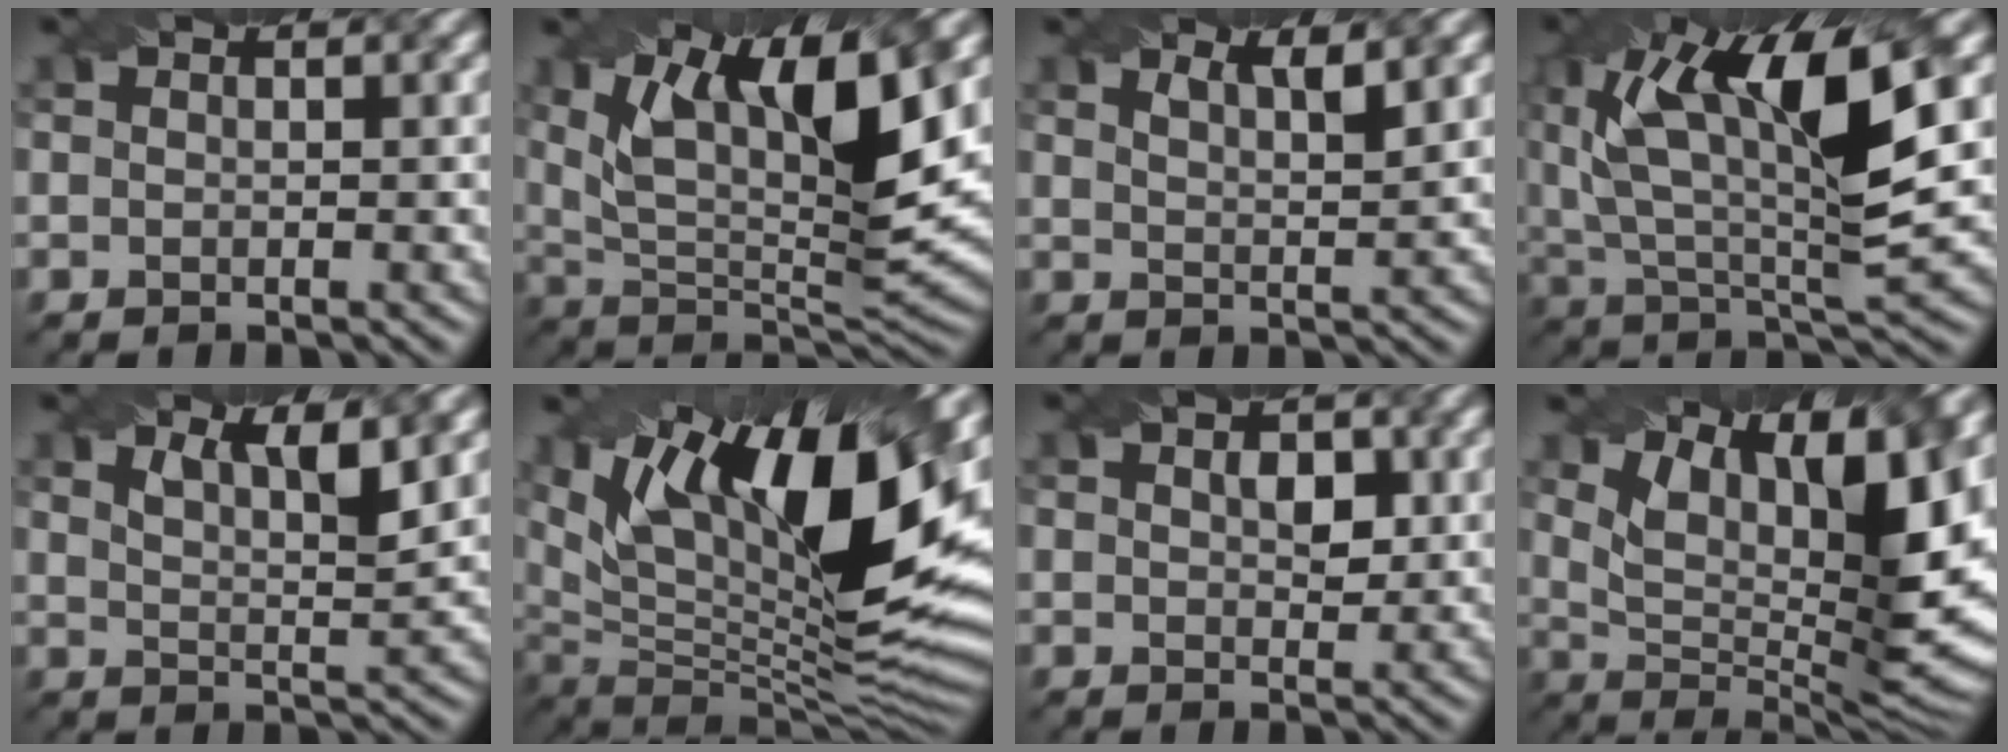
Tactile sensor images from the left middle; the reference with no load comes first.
{"total": 12.8, "force": [6.1, 3.9, 10.5], "torque": [-0.190, -0.003, 0.110]}
{"total": 2.9, "force": [1.9, 0.9, 2.0], "torque": [-0.017, 0.009, 0.020]}
{"total": 12.7, "force": [4.4, 4.5, 11.0], "torque": [-0.194, 0.008, 0.078]}
{"total": 4.4, "force": [2.7, 1.3, 3.3], "torque": [-0.040, 0.009, 0.034]}
{"total": 17.6, "force": [6.9, 6.8, 14.7], "torque": [-0.241, 0.020, 0.118]}
{"total": 2.5, "force": [0.7, 1.5, 1.8], "torque": [-0.024, -0.002, 0.015]}
{"total": 15.5, "force": [6.6, 6.0, 12.6], "torque": [-0.188, 0.014, 0.120]}